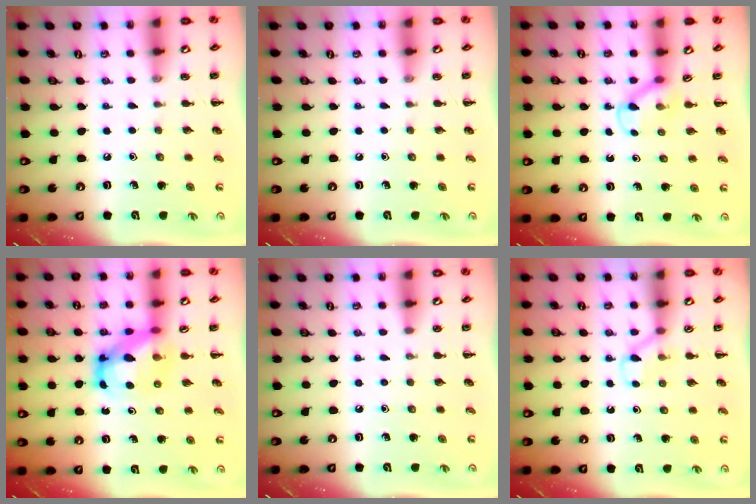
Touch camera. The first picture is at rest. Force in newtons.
{"total": 0.0}
{"total": 3.4, "press": 3.1, "slide": 1.2}
{"total": 6.4, "press": 6.3, "slide": 1.4}
{"total": 0.0}
{"total": 4.0, "press": 3.7, "slide": 1.5}